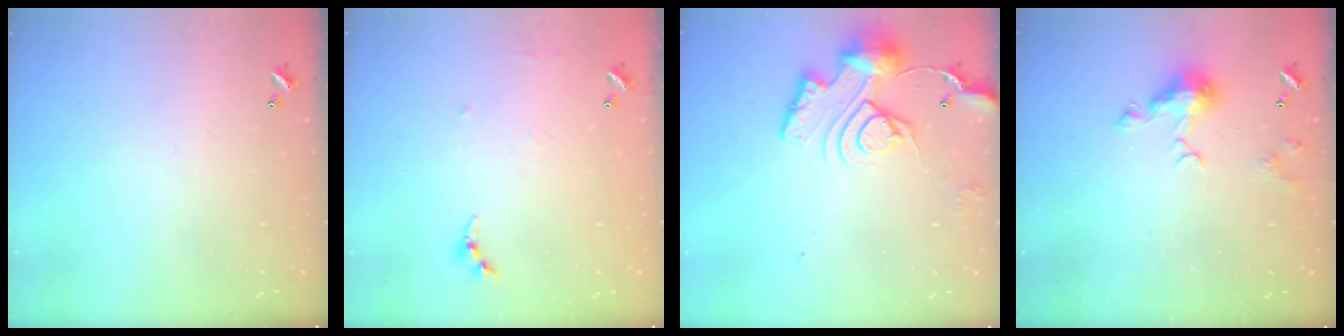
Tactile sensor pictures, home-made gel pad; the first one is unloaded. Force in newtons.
{"total": 5.3, "press": 5.2, "slide": 0.6}
{"total": 13.9, "press": 13.8, "slide": 1.6}
{"total": 7.3, "press": 7.3, "slide": 1.0}